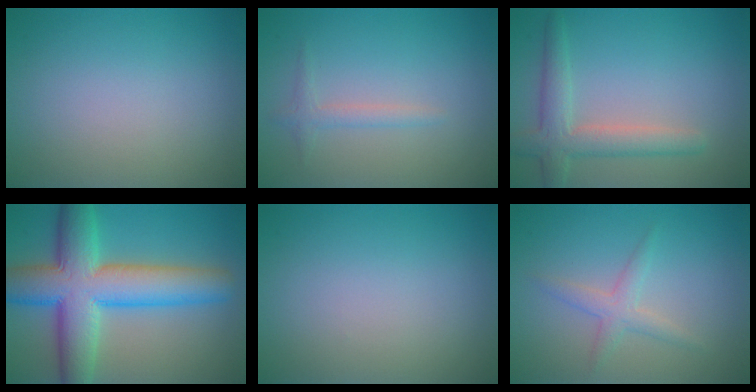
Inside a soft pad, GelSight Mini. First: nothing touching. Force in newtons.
{"total": 1.3, "press": 1.3, "slide": 0.0}
{"total": 3.8, "press": 3.8, "slide": 0.4}
{"total": 10.5, "press": 10.5, "slide": 0.3}
{"total": 0.0}
{"total": 1.9, "press": 1.9, "slide": 0.0}